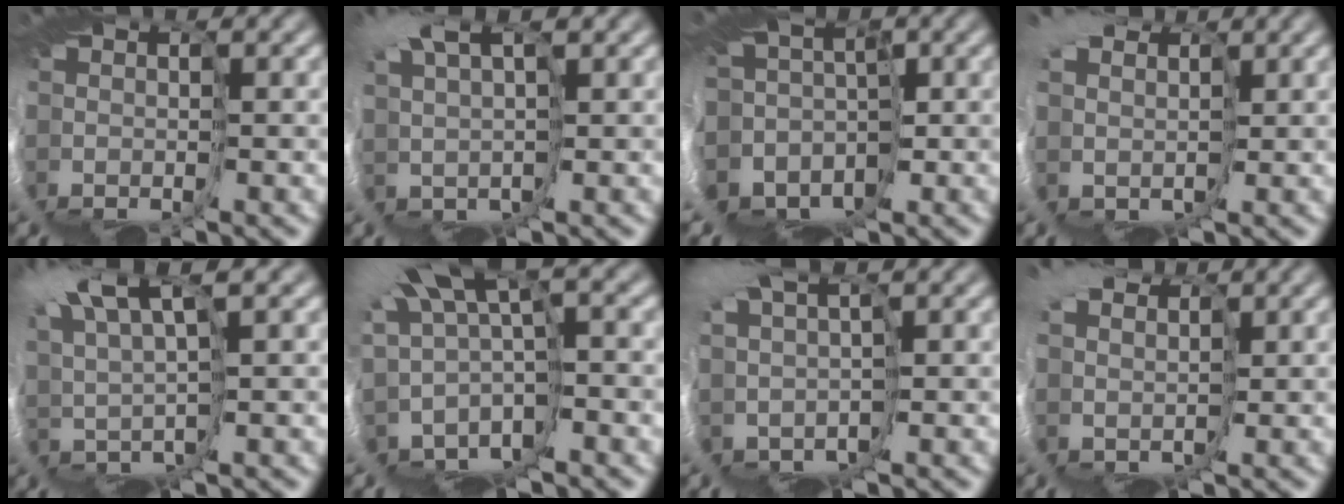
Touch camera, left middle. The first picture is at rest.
{"total": 4.3, "force": [2.7, 1.5, 3.0], "torque": [-0.082, 0.001, 0.037]}
{"total": 10.6, "force": [-4.1, 7.7, 6.0], "torque": [-0.117, -0.004, -0.071]}
{"total": 5.0, "force": [2.2, 4.0, 2.0], "torque": [-0.041, -0.012, 0.025]}
{"total": 6.4, "force": [4.7, 0.7, 4.3], "torque": [-0.117, 0.016, 0.080]}
{"total": 9.5, "force": [0.7, 4.4, 8.3], "torque": [-0.196, -0.014, 0.034]}
{"total": 5.1, "force": [1.5, 2.5, 4.1], "torque": [-0.097, -0.012, 0.016]}
{"total": 4.8, "force": [2.3, 3.7, 2.0], "torque": [-0.044, -0.012, 0.027]}